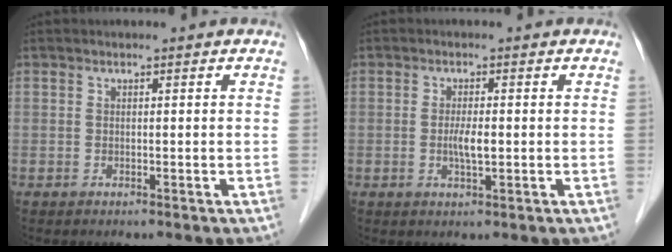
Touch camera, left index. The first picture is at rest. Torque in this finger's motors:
{"motor_torque": [0.89, 0.19, 0.13, 0.04]}